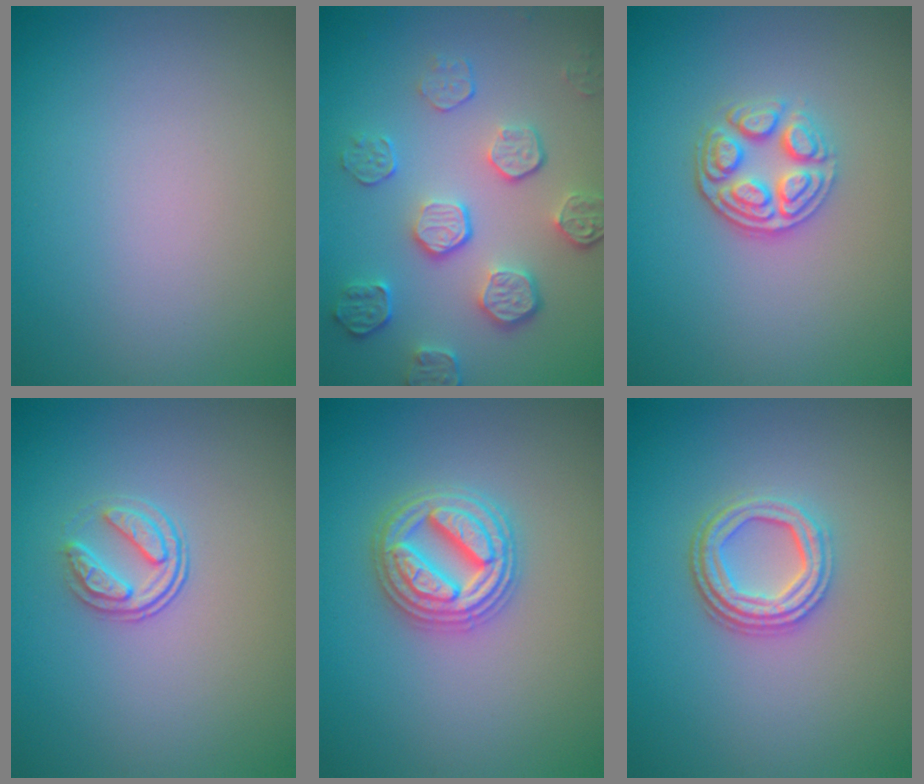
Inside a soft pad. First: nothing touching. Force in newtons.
{"total": 5.3, "press": 3.8, "slide": 3.7}
{"total": 3.6, "press": 3.1, "slide": 1.9}
{"total": 2.3, "press": 1.7, "slide": 1.6}
{"total": 4.8, "press": 4.8, "slide": 0.8}
{"total": 3.6, "press": 3.0, "slide": 2.0}